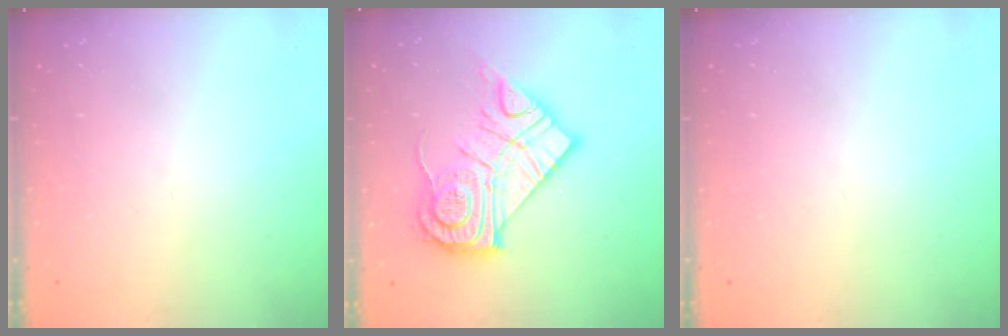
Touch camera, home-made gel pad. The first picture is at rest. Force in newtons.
{"total": 18.2, "press": 18.1, "slide": 1.2}
{"total": 0.0}